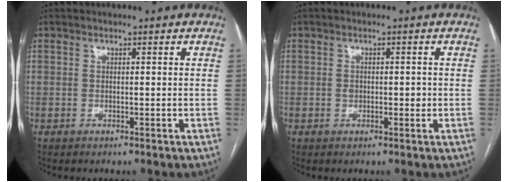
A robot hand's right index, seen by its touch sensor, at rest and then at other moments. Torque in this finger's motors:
{"motor_torque": [0.41, 0.10, 0.14, 0.02]}